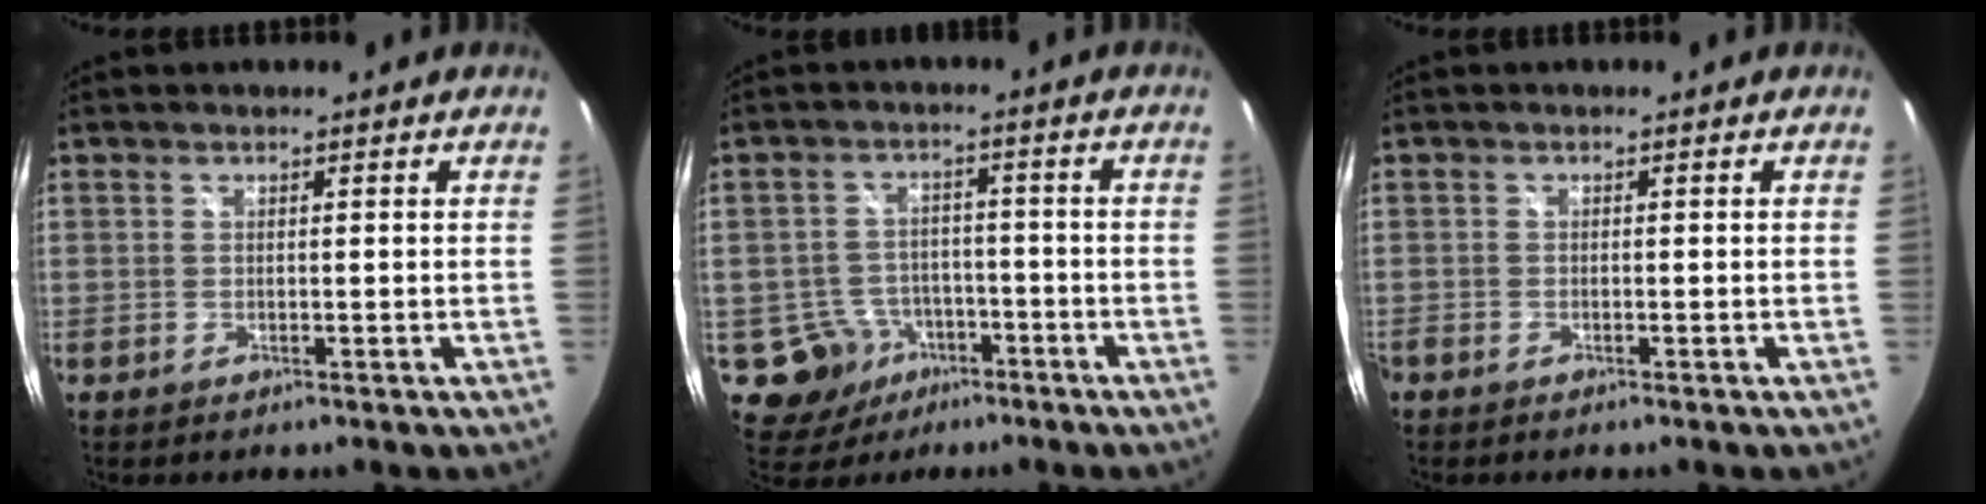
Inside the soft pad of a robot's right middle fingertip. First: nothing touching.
{"total": 8.2, "force": [-4.3, 6.8, 1.9], "torque": [-0.053, 0.014, -0.051]}
{"total": 0.8, "force": [-0.8, 0.3, 0.1], "torque": [-0.005, -0.003, -0.020]}